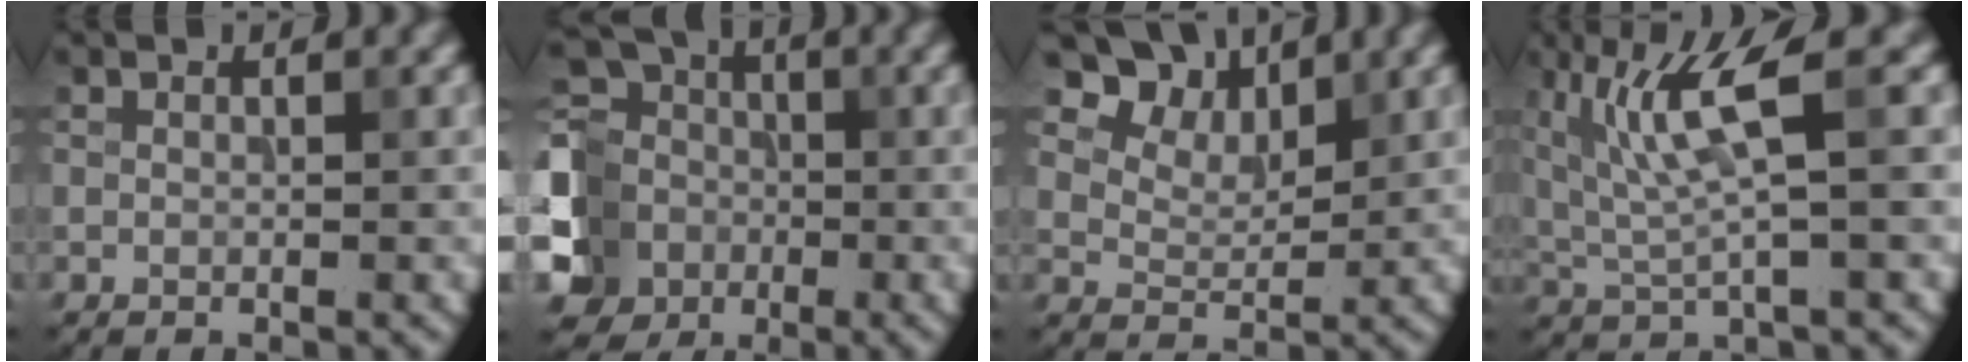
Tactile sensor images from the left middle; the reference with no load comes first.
{"total": 9.0, "force": [-2.6, 7.4, 4.4], "torque": [-0.102, -0.006, -0.056]}
{"total": 6.2, "force": [4.2, 3.4, 3.0], "torque": [-0.055, -0.005, 0.080]}
{"total": 6.0, "force": [1.8, 0.9, 5.6], "torque": [-0.123, -0.003, 0.040]}